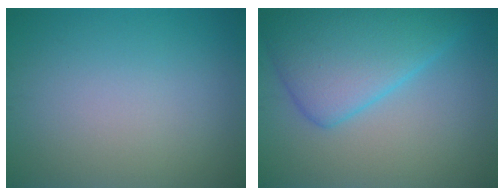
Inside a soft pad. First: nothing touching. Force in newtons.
{"total": 7.4, "press": 7.4, "slide": 0.5}